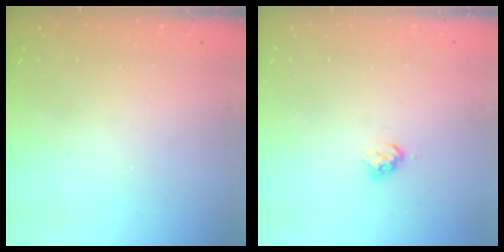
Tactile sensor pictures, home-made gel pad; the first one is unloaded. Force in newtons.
{"total": 3.1, "press": 3.1, "slide": 0.3}